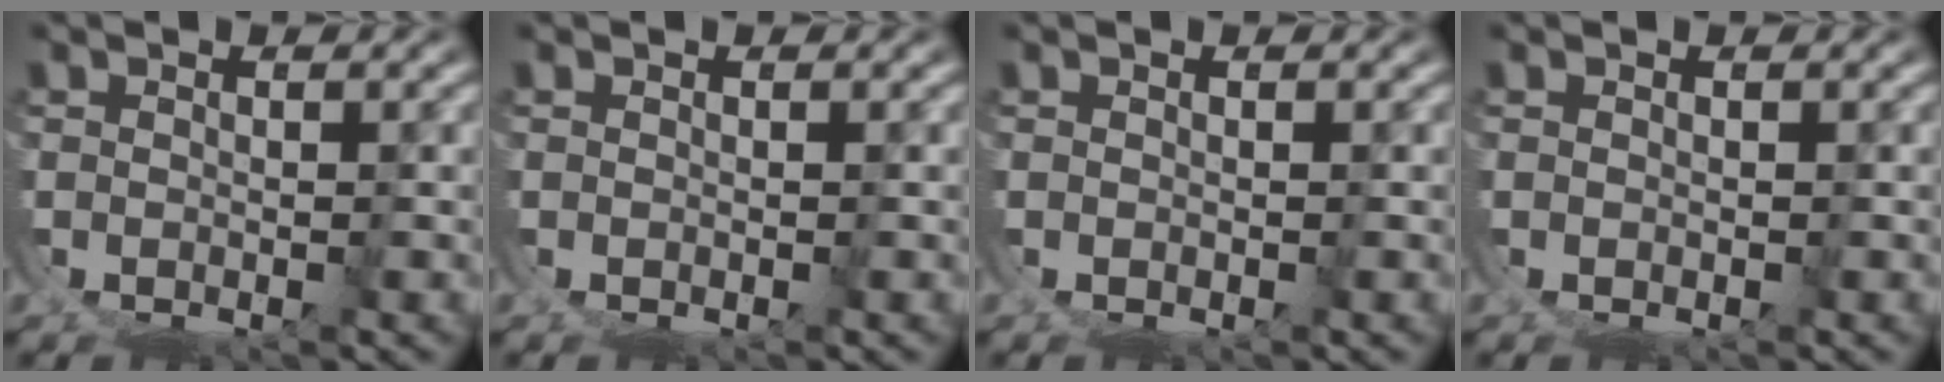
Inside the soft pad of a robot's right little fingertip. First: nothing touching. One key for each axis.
{"total": 0.0}
{"total": 0.0}
{"total": 0.0}